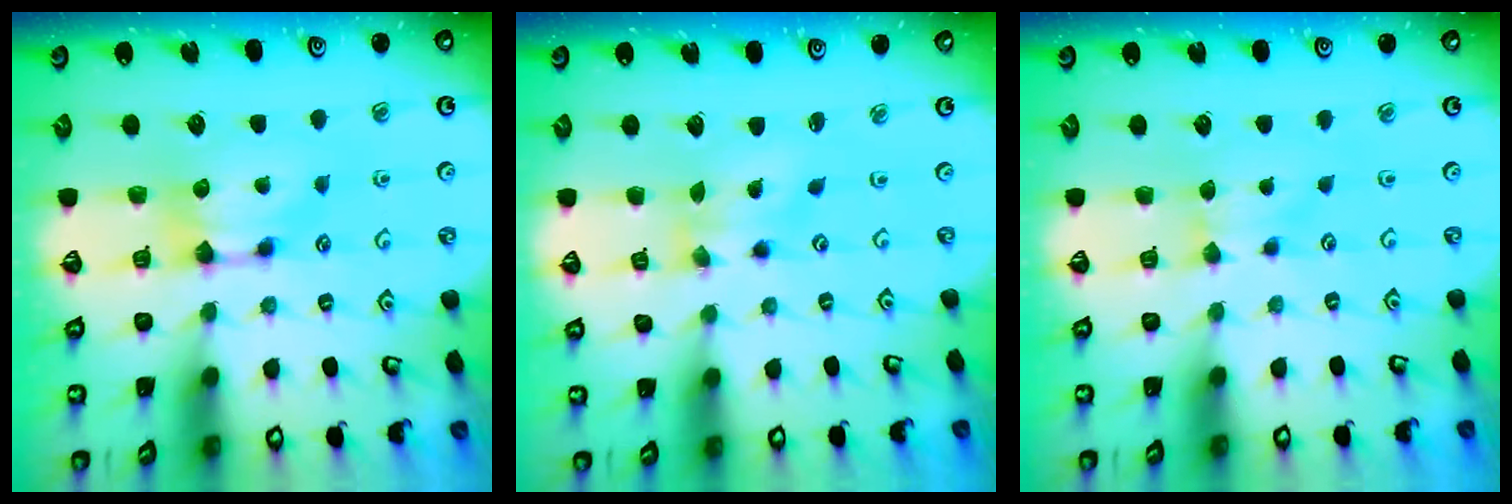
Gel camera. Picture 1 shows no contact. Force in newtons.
{"total": 1.4, "press": 0.9, "slide": 1.1}
{"total": 2.4, "press": 2.3, "slide": 0.5}